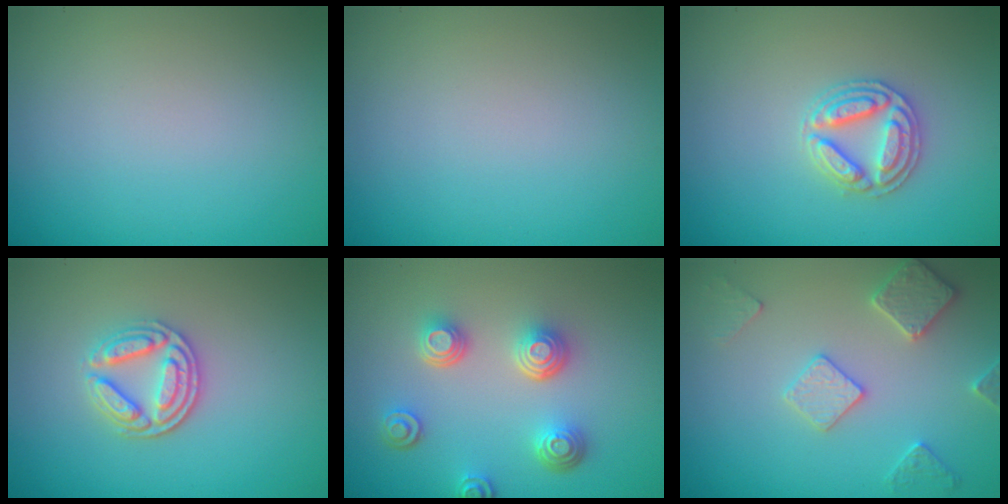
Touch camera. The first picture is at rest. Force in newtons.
{"total": 0.0}
{"total": 2.9, "press": 2.9, "slide": 0.2}
{"total": 3.6, "press": 3.1, "slide": 1.7}
{"total": 4.3, "press": 3.3, "slide": 2.7}
{"total": 2.9, "press": 2.8, "slide": 0.5}